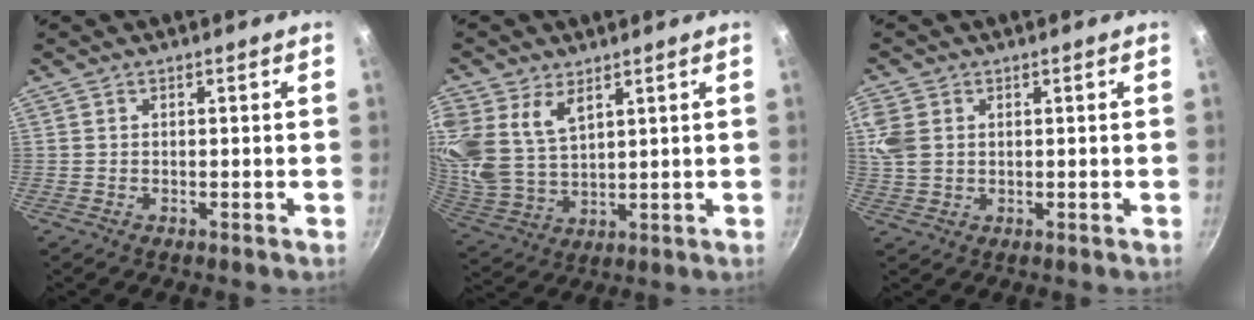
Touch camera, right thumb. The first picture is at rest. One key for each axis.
{"total": 15.5, "fx": 7.3, "fy": 10.0, "fz": 9.4, "tx": -0.219, "ty": -0.014, "tz": 0.161}
{"total": 5.9, "fx": 1.4, "fy": 4.4, "fz": 3.6, "tx": -0.073, "ty": 0.000, "tz": 0.028}